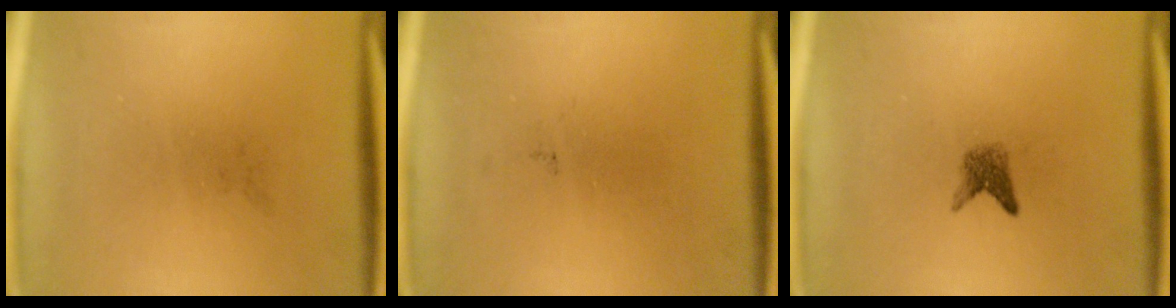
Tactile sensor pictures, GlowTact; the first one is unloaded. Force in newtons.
{"total": 0.0}
{"total": 1.8}